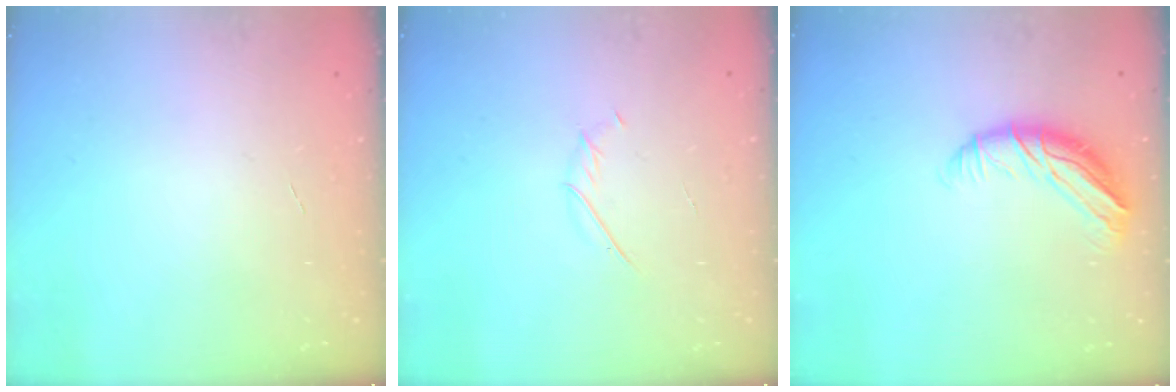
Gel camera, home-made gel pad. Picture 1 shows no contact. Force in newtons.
{"total": 2.0, "press": 2.0, "slide": 0.6}
{"total": 10.3, "press": 10.2, "slide": 0.8}